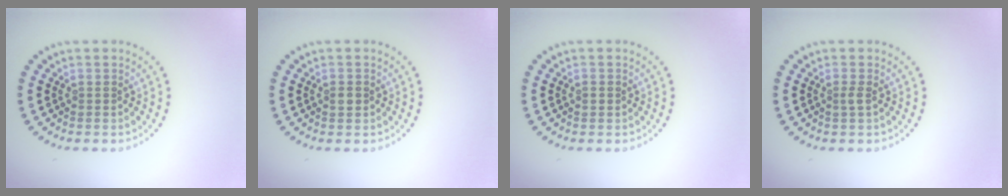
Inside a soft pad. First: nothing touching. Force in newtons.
{"total": 1.0, "press": 1.0, "slide": 0.3}
{"total": 0.8, "press": 0.8, "slide": 0.2}
{"total": 0.8, "press": 0.5, "slide": 0.6}